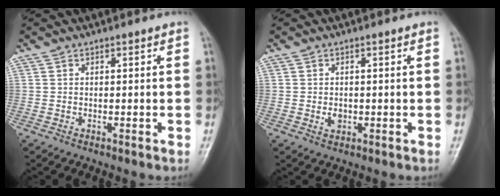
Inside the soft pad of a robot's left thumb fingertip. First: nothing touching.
{"total": 1.8, "force": [-0.1, 1.3, 1.2], "torque": [-0.017, -0.001, 0.002]}